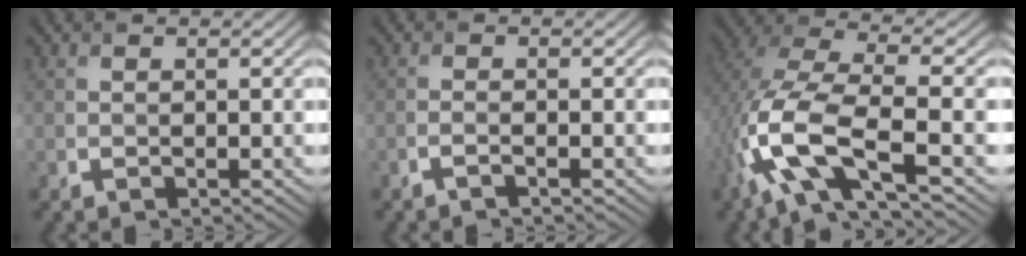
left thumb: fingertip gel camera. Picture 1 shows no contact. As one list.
[{"total": 1.2, "force": [-0.8, 0.2, 0.9], "torque": [-0.011, 0.003, -0.024]}, {"total": 13.3, "force": [-4.1, 5.6, 11.4], "torque": [-0.276, -0.010, -0.082]}]